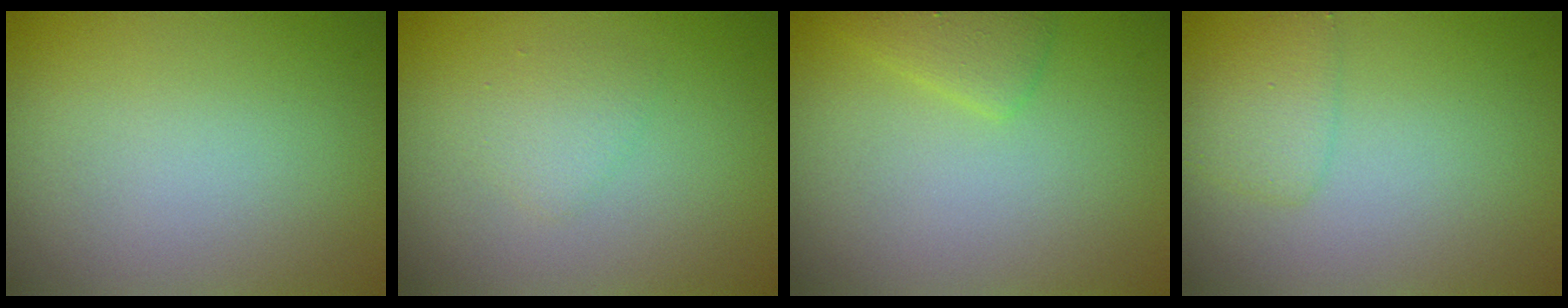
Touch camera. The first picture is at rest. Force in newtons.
{"total": 1.4, "press": 1.4, "slide": 0.0}
{"total": 1.9, "press": 1.9, "slide": 0.0}
{"total": 1.7, "press": 1.7, "slide": 0.1}